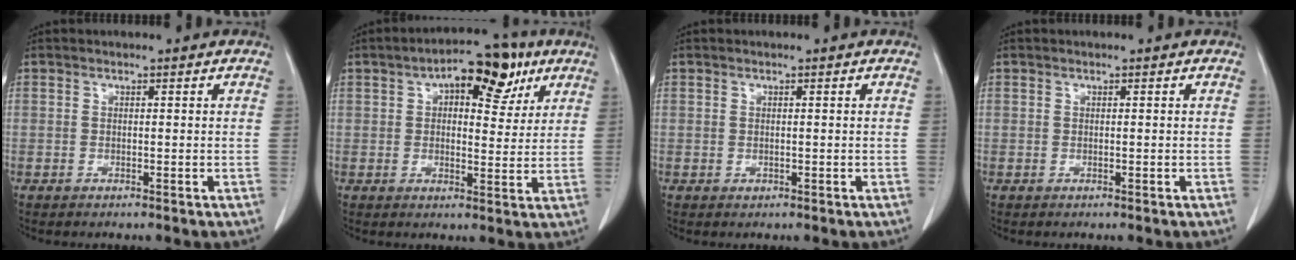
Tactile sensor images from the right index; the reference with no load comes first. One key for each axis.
{"total": 11.6, "fx": 5.4, "fy": 5.2, "fz": 8.8, "tx": -0.124, "ty": 0.030, "tz": 0.078}
{"total": 0.7, "fx": -0.1, "fy": 0.6, "fz": 0.4, "tx": -0.008, "ty": 0.002, "tz": 0.002}
{"total": 0.0}